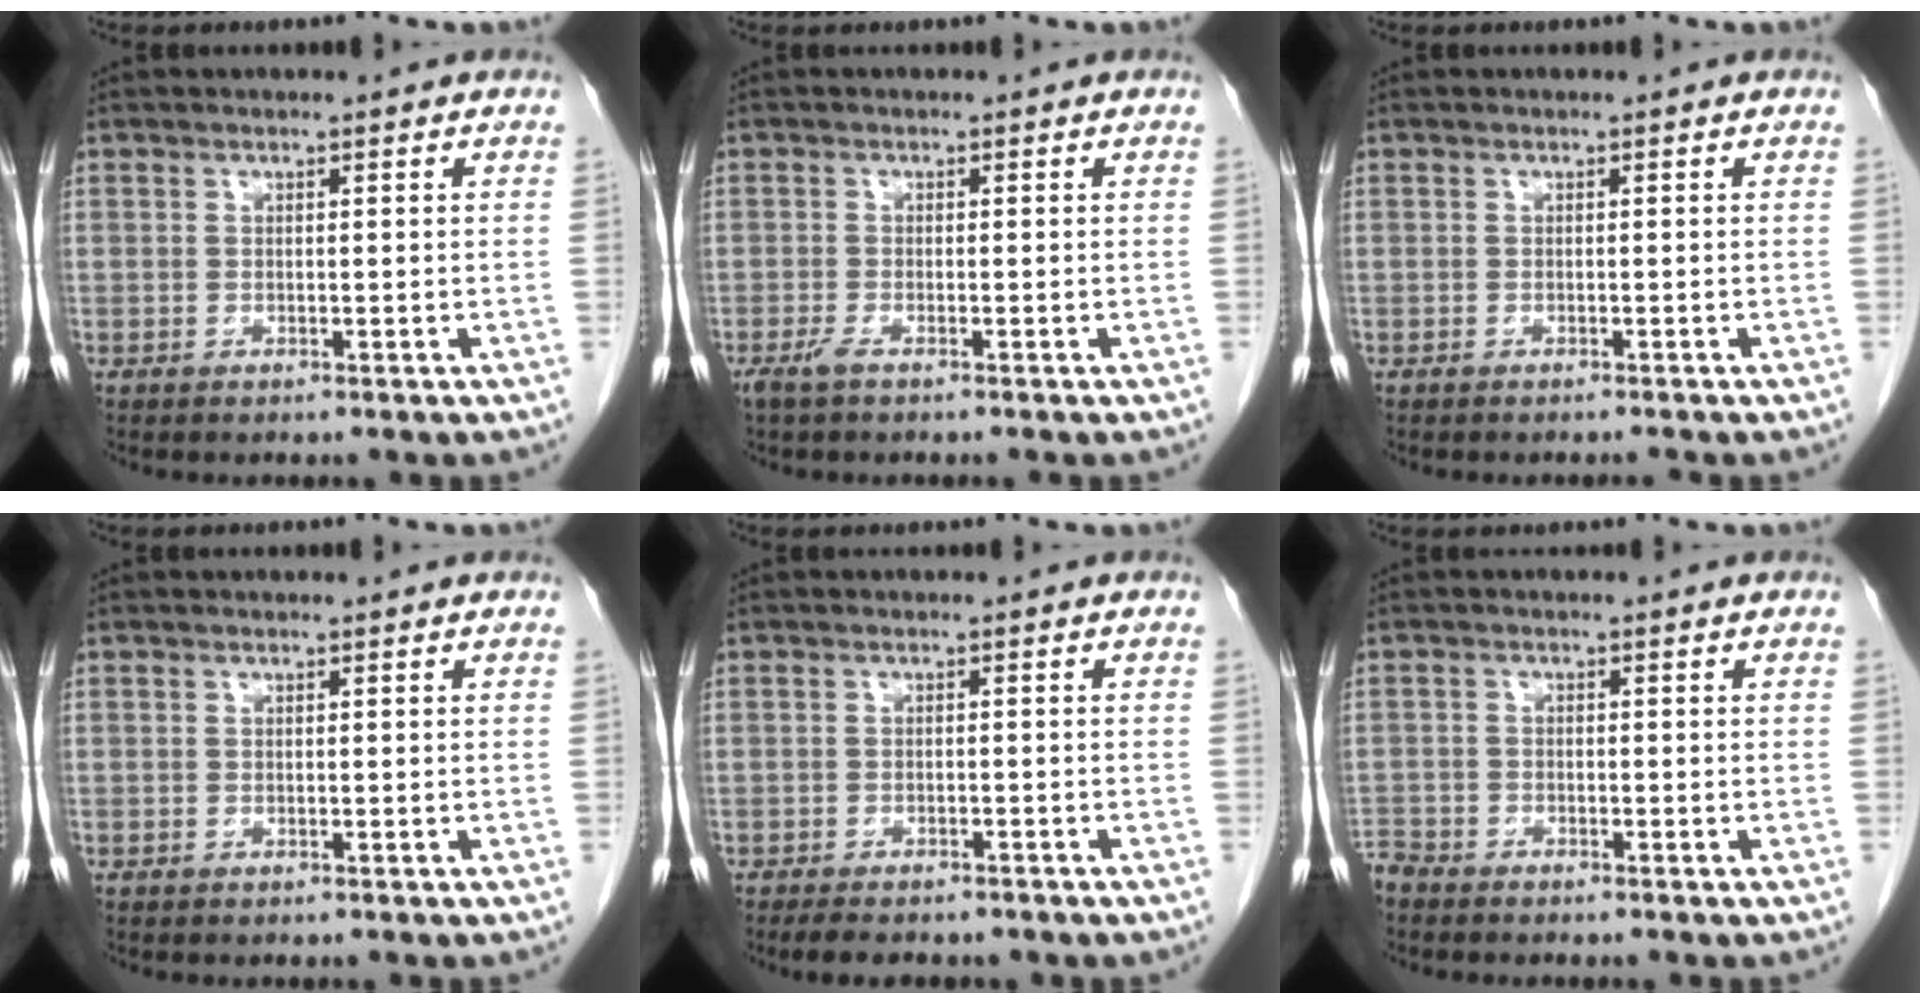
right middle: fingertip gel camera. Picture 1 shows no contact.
{"total": 1.6, "force": [-1.2, 0.1, 1.1], "torque": [-0.032, -0.005, -0.027]}
{"total": 0.5, "force": [-0.5, -0.1, 0.1], "torque": [-0.007, -0.003, -0.008]}
{"total": 0.0}
{"total": 6.9, "force": [-5.7, 2.3, 3.1], "torque": [-0.043, -0.005, -0.069]}
{"total": 3.2, "force": [-3.1, 1.0, 0.2], "torque": [-0.001, -0.006, -0.059]}